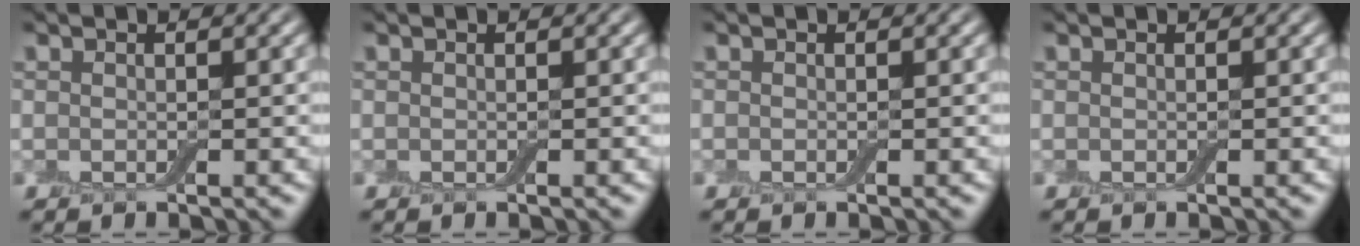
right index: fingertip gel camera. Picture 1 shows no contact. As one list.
[{"total": 0.0}, {"total": 0.0}, {"total": 0.0}]